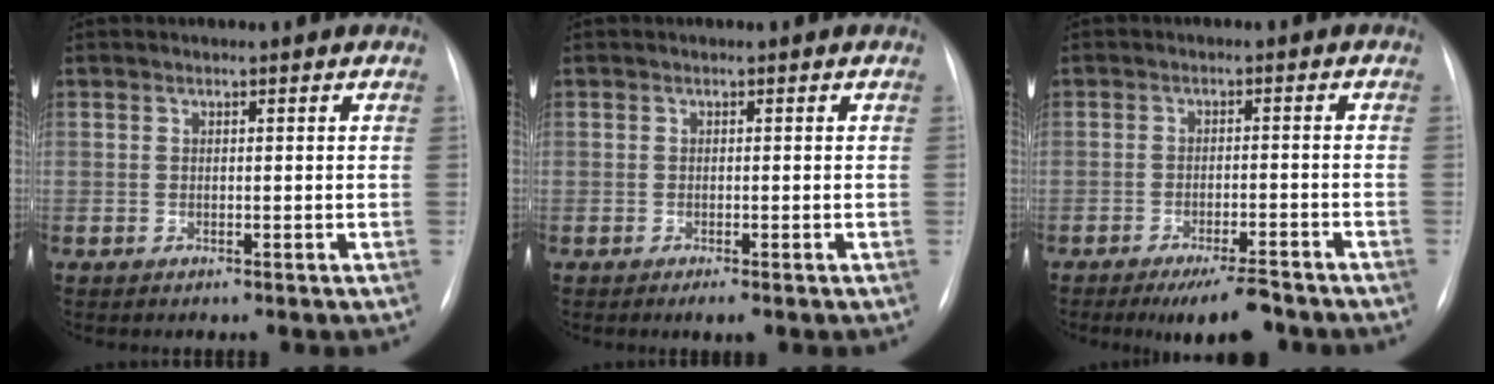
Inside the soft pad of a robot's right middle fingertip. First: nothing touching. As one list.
[{"total": 1.5, "force": [-0.9, 0.4, 1.1], "torque": [-0.015, -0.003, -0.012]}, {"total": 6.8, "force": [-5.5, 1.4, 3.7], "torque": [-0.051, -0.009, -0.086]}]